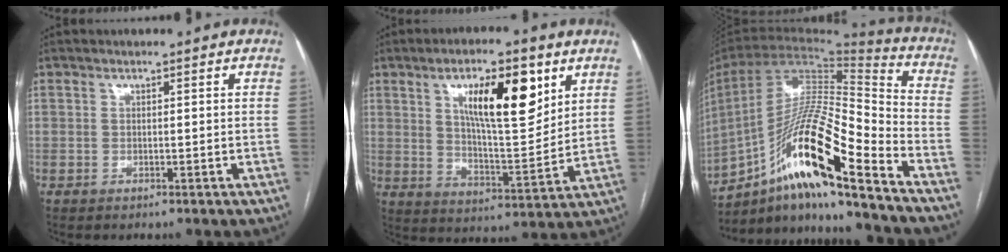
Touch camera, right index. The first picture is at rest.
{"total": 13.8, "force": [6.2, 3.7, 11.8], "torque": [-0.192, 0.001, 0.106]}
{"total": 21.4, "force": [-13.1, 1.7, 16.9], "torque": [-0.320, -0.001, -0.236]}